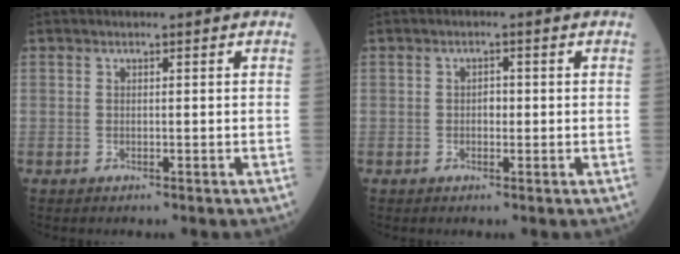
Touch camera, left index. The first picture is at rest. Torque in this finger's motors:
{"motor_torque": [0.05, 0.21, -0.01, 0.00]}